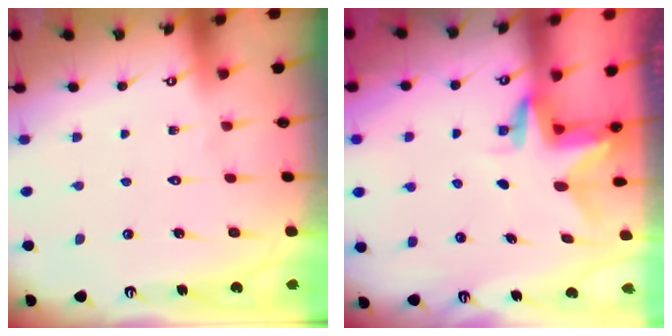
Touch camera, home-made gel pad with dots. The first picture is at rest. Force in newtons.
{"total": 2.9, "press": 2.9, "slide": 0.3}